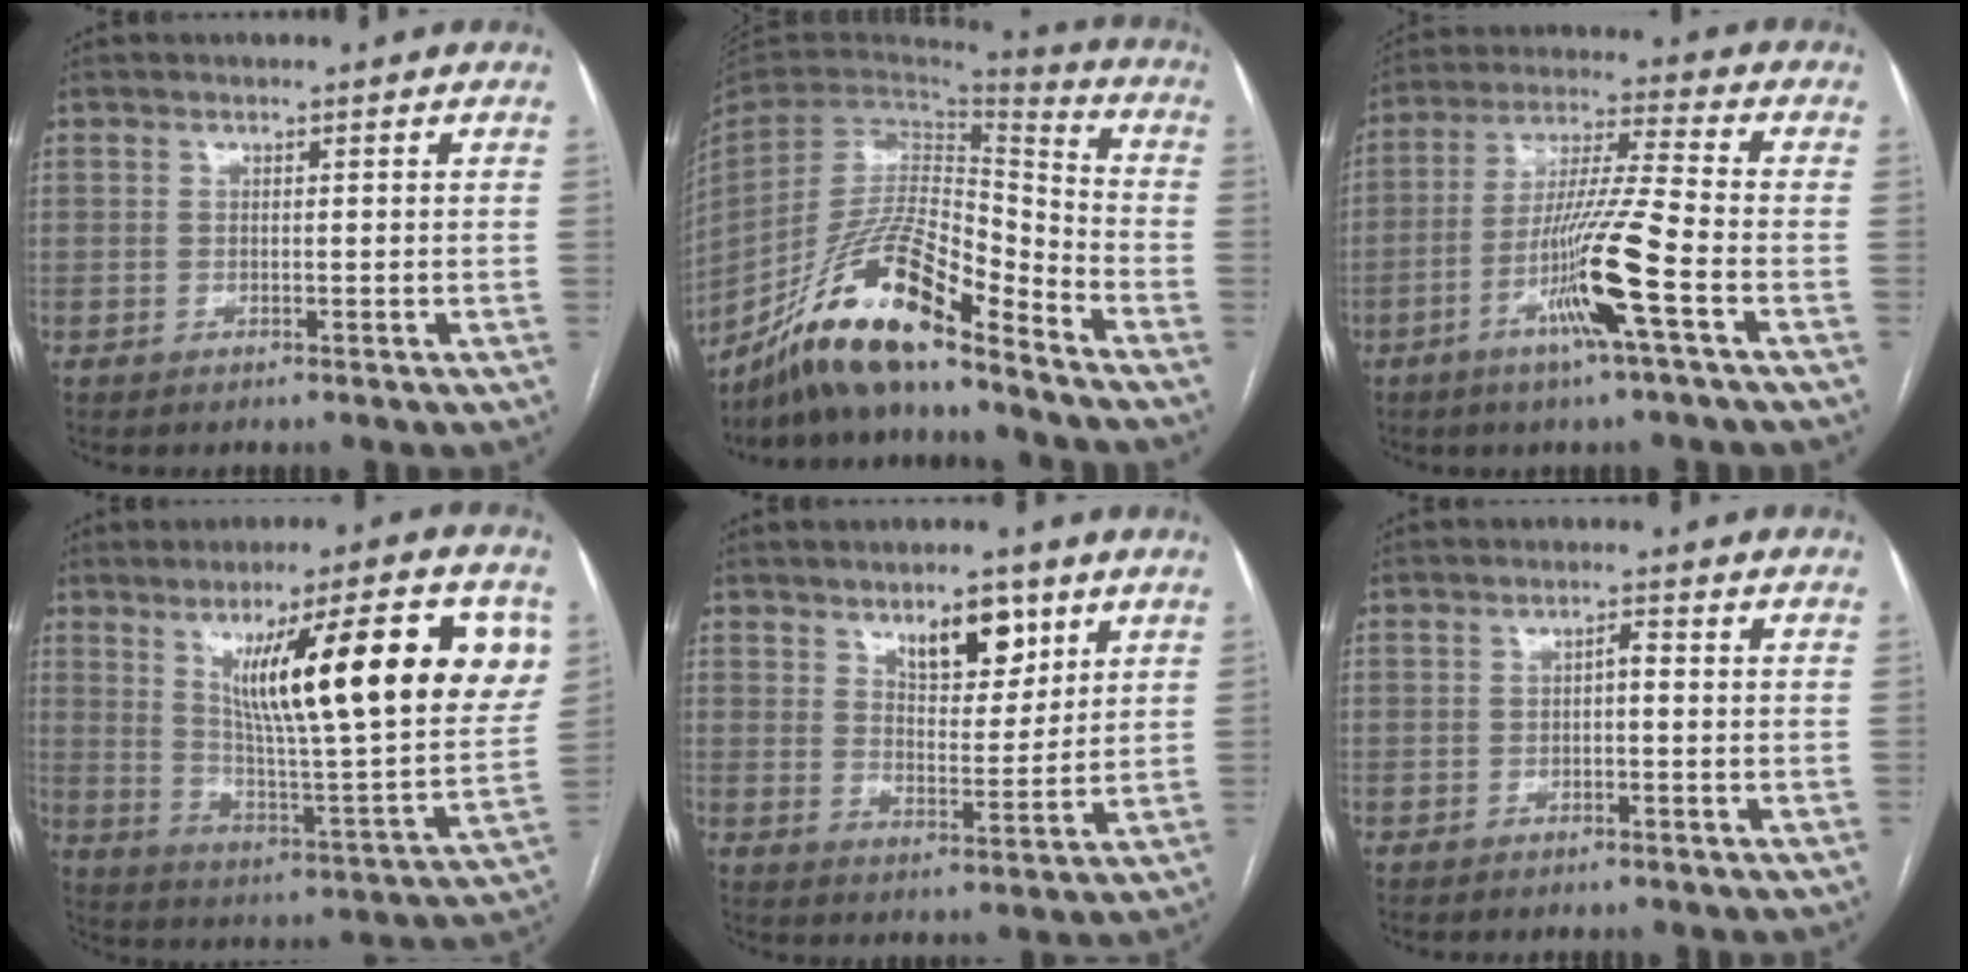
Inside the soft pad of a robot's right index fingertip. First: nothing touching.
{"total": 17.9, "force": [-13.8, 2.7, 11.1], "torque": [-0.219, 0.002, -0.252]}
{"total": 12.3, "force": [-5.1, -1.0, 11.2], "torque": [-0.219, -0.007, -0.099]}
{"total": 25.2, "force": [8.9, 3.2, 23.3], "torque": [-0.329, 0.010, 0.135]}
{"total": 8.1, "force": [4.9, 3.3, 5.6], "torque": [-0.086, -0.001, 0.082]}
{"total": 1.4, "force": [-0.2, 0.5, 1.3], "torque": [-0.019, 0.005, -0.005]}